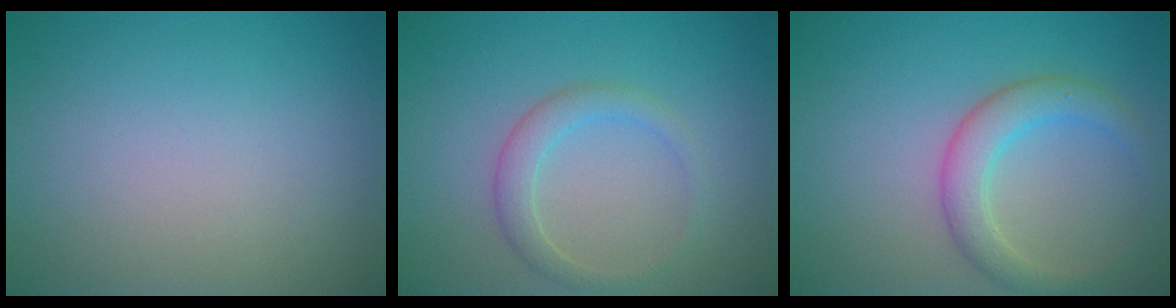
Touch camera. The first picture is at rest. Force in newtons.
{"total": 2.2, "press": 2.2, "slide": 0.1}
{"total": 3.5, "press": 3.4, "slide": 0.3}